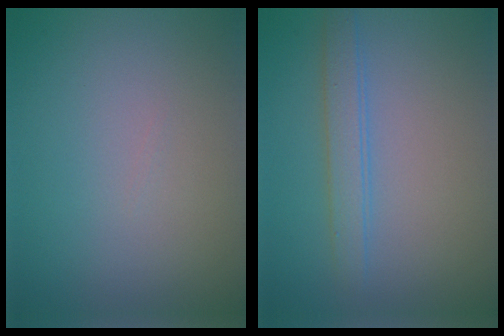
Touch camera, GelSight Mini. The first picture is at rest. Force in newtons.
{"total": 2.2, "press": 2.2, "slide": 0.1}